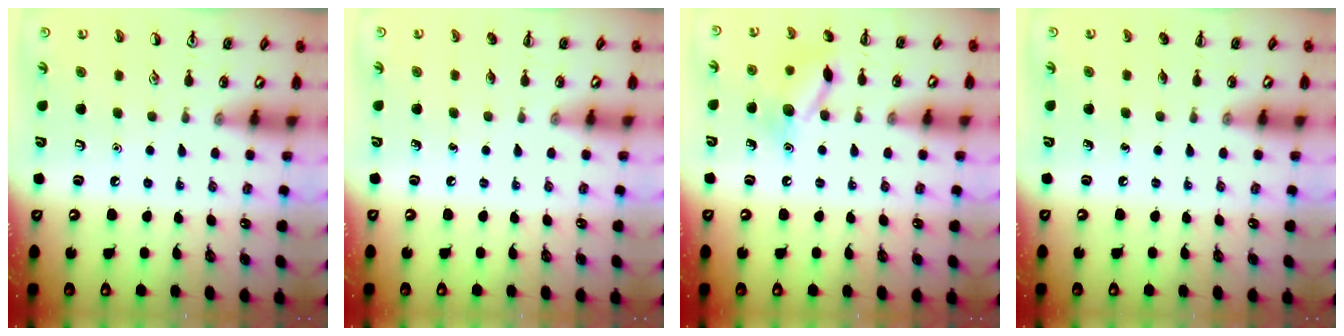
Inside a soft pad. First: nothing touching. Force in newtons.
{"total": 0.0}
{"total": 12.0, "press": 12.0, "slide": 0.7}
{"total": 0.0}